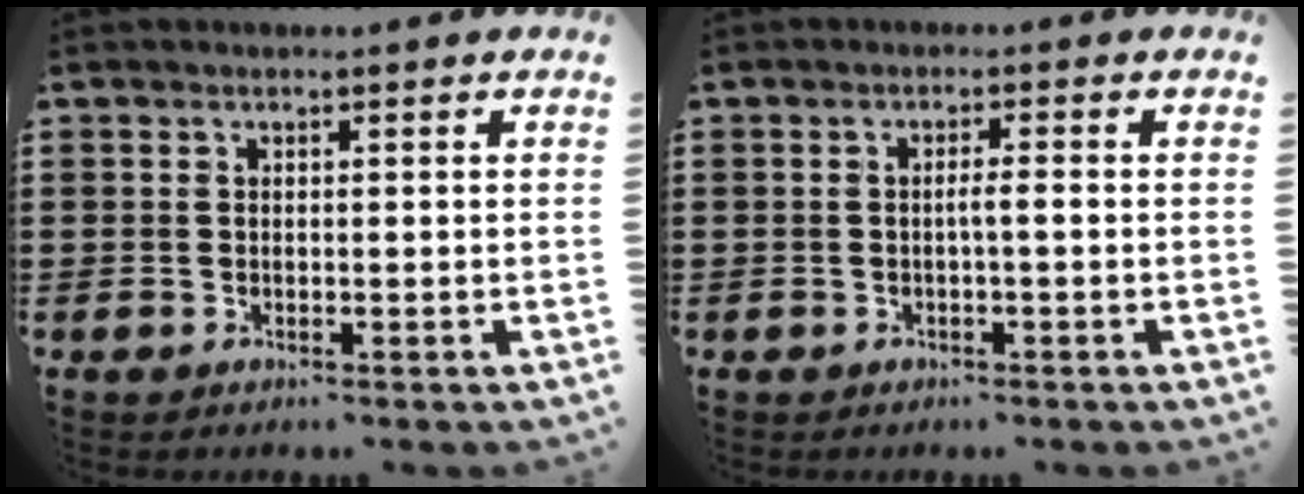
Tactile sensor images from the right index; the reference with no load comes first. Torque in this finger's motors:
{"motor_torque": [0.49, 0.40, 0.04, 0.05]}